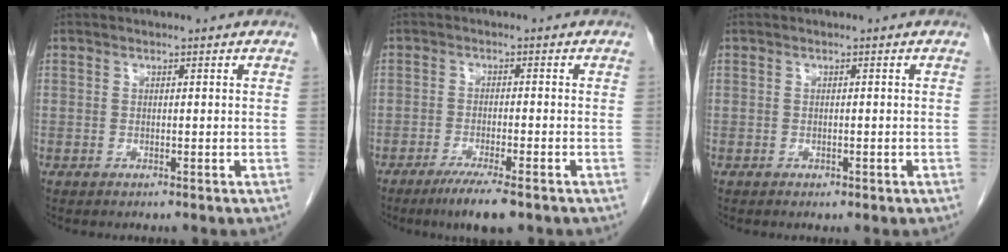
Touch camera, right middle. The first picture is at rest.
{"total": 6.1, "force": [-4.2, 0.5, 4.4], "torque": [-0.071, -0.014, -0.066]}
{"total": 0.6, "force": [-0.3, 0.4, 0.3], "torque": [-0.004, 0.001, 0.000]}